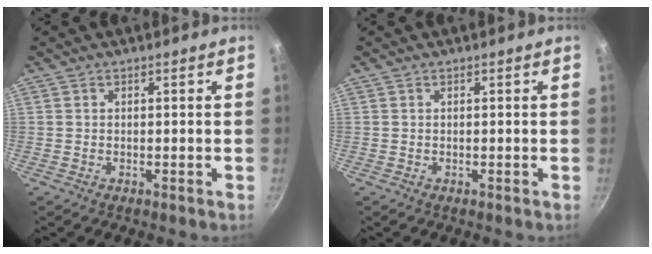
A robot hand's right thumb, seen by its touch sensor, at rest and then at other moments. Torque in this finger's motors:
{"motor_torque": [0.01, 0.01, -0.09, 0.09, 0.00]}